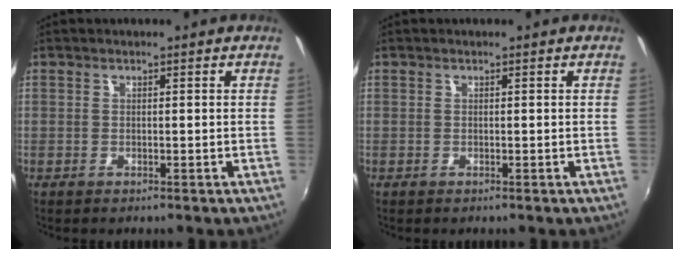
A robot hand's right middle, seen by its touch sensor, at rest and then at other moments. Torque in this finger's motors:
{"motor_torque": [-0.08, 0.28, -0.01, 0.00]}